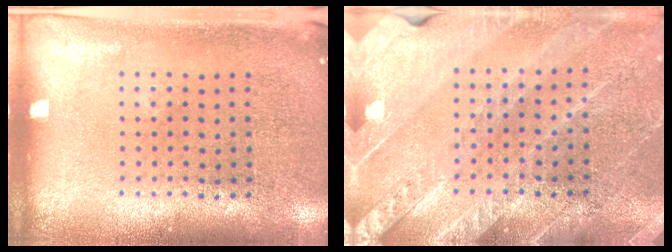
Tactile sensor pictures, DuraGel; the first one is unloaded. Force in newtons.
{"total": 3.1, "press": 2.9, "slide": 1.1}